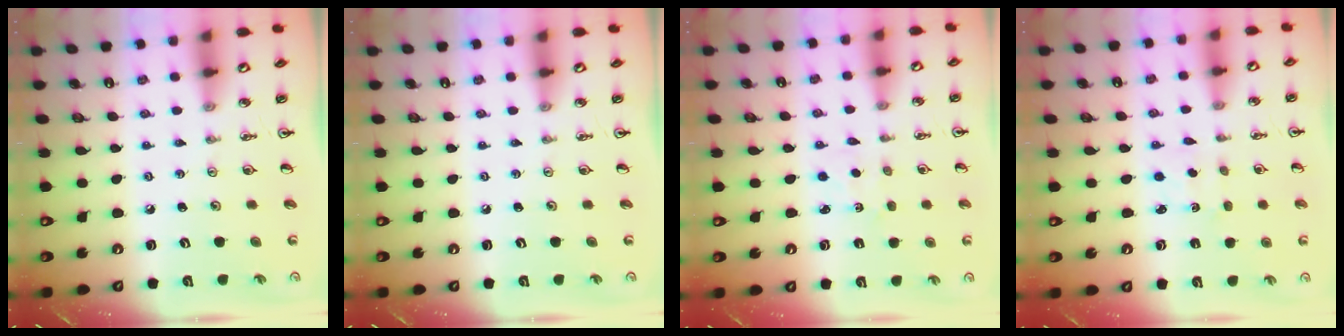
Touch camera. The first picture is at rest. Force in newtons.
{"total": 0.0}
{"total": 1.4, "press": 1.4, "slide": 0.2}
{"total": 1.4, "press": 1.3, "slide": 0.4}